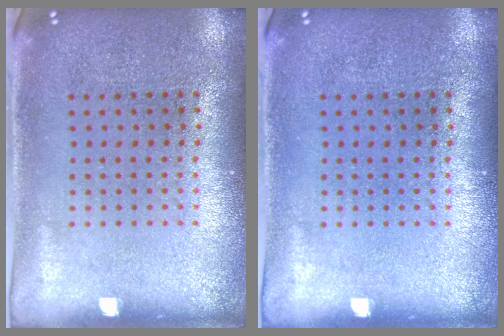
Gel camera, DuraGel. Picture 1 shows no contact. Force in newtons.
{"total": 0.0}